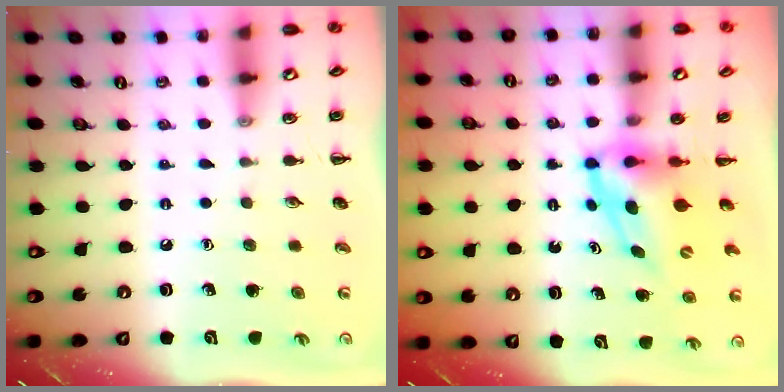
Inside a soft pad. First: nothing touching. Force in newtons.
{"total": 5.3, "press": 5.3, "slide": 0.7}